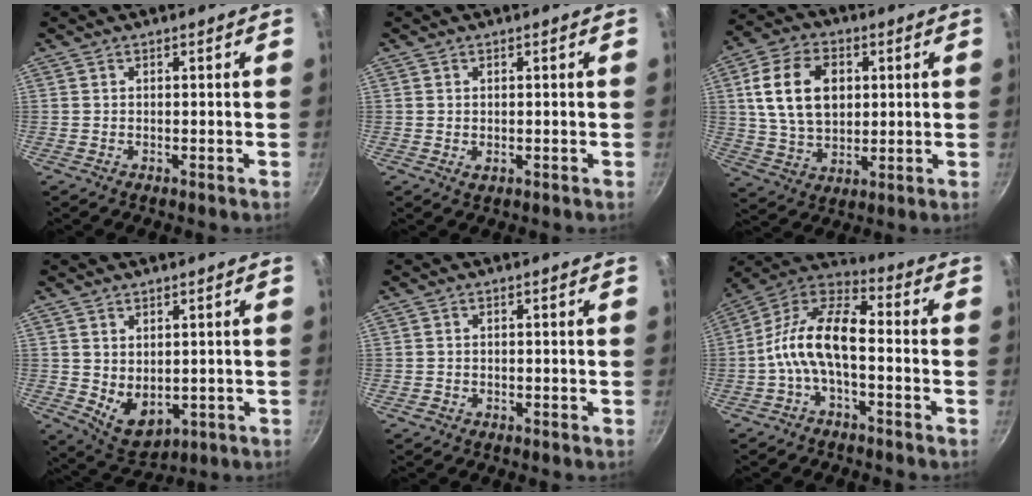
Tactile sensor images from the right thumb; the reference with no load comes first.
{"total": 0.9, "force": [0.0, 0.7, 0.6], "torque": [-0.010, -0.001, 0.001]}
{"total": 15.0, "force": [3.2, 10.4, 10.3], "torque": [-0.170, -0.001, 0.059]}
{"total": 6.9, "force": [0.7, 4.7, 5.0], "torque": [-0.063, -0.021, 0.034]}
{"total": 0.7, "force": [-0.4, 0.6, 0.2], "torque": [-0.003, 0.003, -0.004]}
{"total": 12.5, "force": [-2.7, 5.8, 10.8], "torque": [-0.199, 0.048, -0.068]}